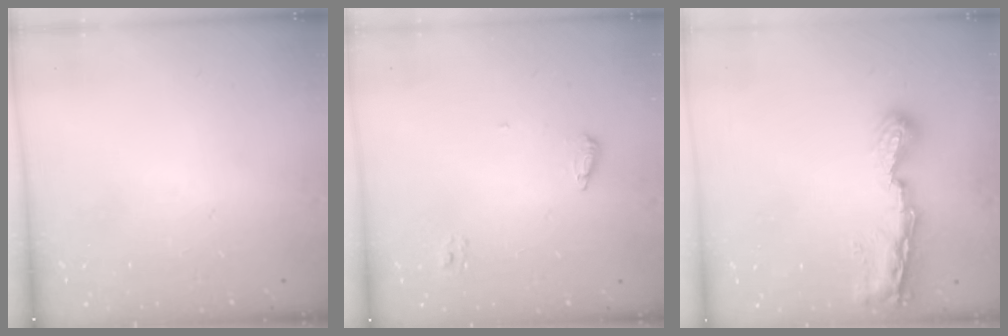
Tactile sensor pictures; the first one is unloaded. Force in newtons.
{"total": 7.0, "press": 7.0, "slide": 0.5}
{"total": 8.4, "press": 8.4, "slide": 1.1}